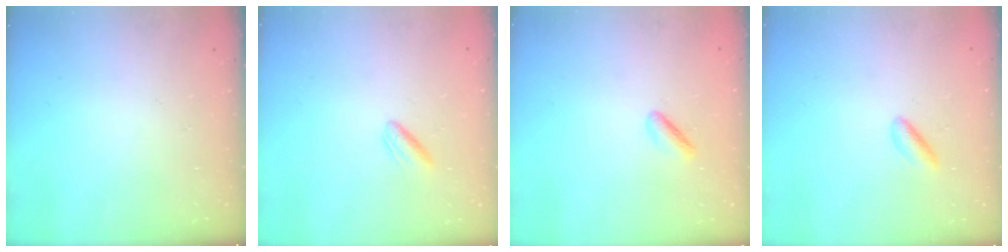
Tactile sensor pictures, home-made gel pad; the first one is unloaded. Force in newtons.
{"total": 2.1, "press": 1.8, "slide": 1.1}
{"total": 1.9, "press": 1.5, "slide": 1.2}
{"total": 2.8, "press": 2.7, "slide": 0.8}